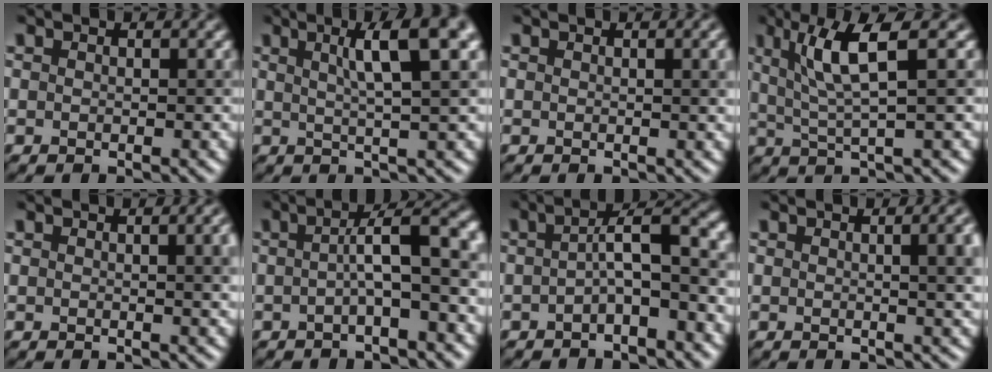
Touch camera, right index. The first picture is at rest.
{"total": 6.8, "force": [2.7, 1.2, 6.1], "torque": [-0.071, 0.015, 0.036]}
{"total": 2.6, "force": [0.6, 0.9, 2.4], "torque": [-0.015, 0.007, 0.005]}
{"total": 5.7, "force": [2.2, 0.8, 5.3], "torque": [-0.096, 0.006, 0.041]}
{"total": 3.9, "force": [0.6, 1.5, 3.5], "torque": [-0.019, 0.014, 0.002]}
{"total": 6.0, "force": [0.3, 1.3, 5.8], "torque": [-0.081, 0.017, -0.002]}
{"total": 5.1, "force": [-0.7, 1.4, 4.8], "torque": [-0.068, 0.015, -0.018]}
{"total": 5.4, "force": [0.8, 2.2, 4.9], "torque": [-0.020, 0.018, 0.005]}